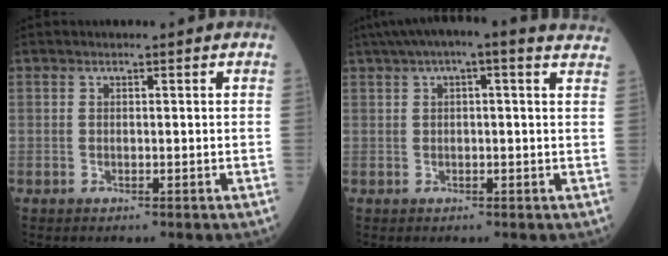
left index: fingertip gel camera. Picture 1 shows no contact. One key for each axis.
{"total": 11.8, "fx": 8.8, "fy": 1.9, "fz": 7.6, "tx": -0.123, "ty": 0.041, "tz": 0.097}